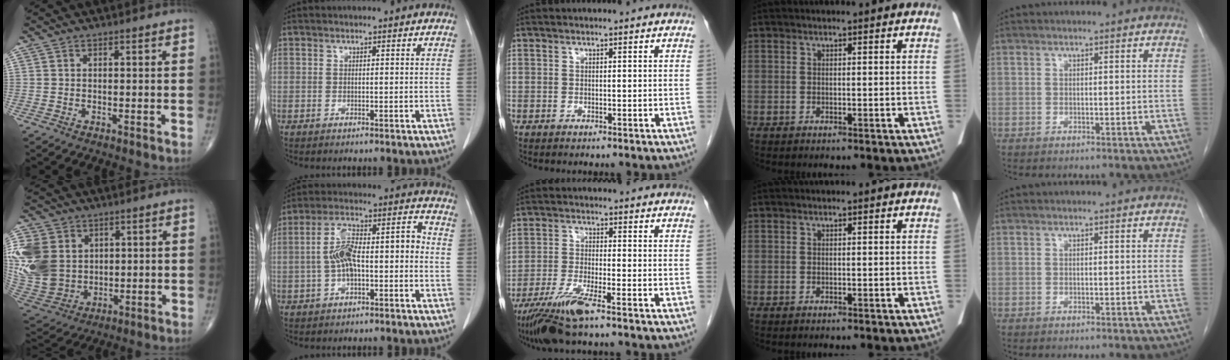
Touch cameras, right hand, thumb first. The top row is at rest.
{"thumb": {"total": 19.5, "force": [3.8, 15.8, 10.9], "torque": [-0.251, -0.002, 0.095]}, "index": {"total": 9.9, "force": [-1.7, 3.8, 9.0], "torque": [-0.170, 0.048, -0.024]}, "middle": {"total": 7.9, "force": [-5.4, 0.4, 5.8], "torque": [-0.117, -0.023, -0.104]}}